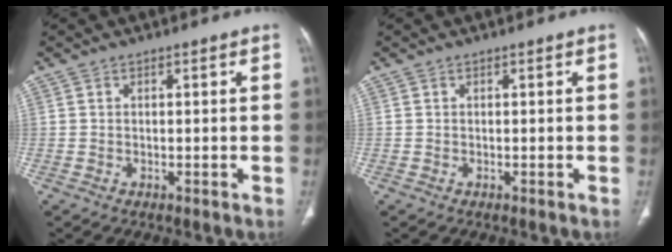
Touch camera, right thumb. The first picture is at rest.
{"total": 0.0}